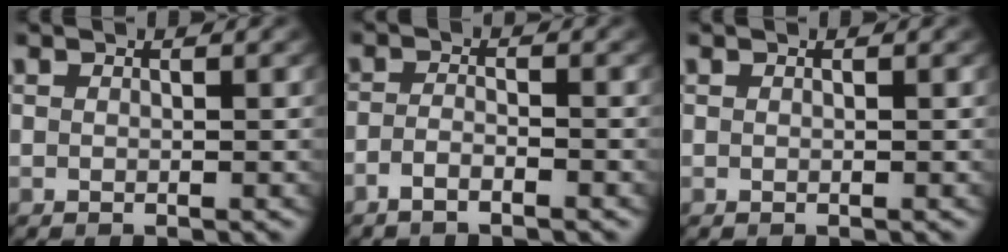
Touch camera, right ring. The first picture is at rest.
{"total": 2.3, "force": [-2.0, 0.4, 1.0], "torque": [-0.025, -0.006, -0.034]}
{"total": 0.0}